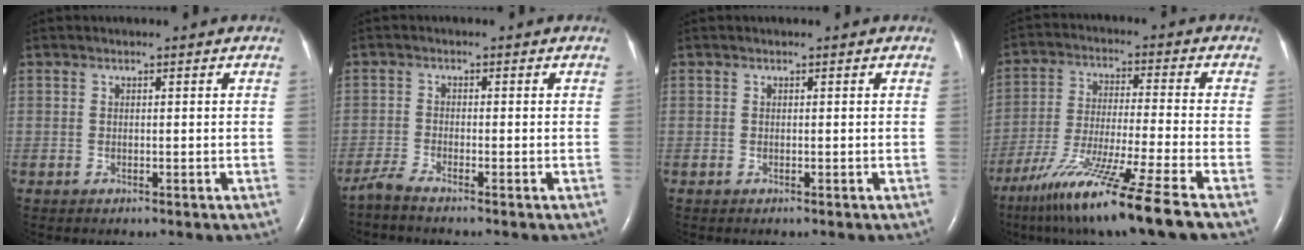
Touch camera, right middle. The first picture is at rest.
{"total": 2.3, "force": [-2.1, -0.4, 0.8], "torque": [-0.028, -0.008, -0.048]}
{"total": 0.0}
{"total": 15.3, "force": [-10.6, -2.1, 10.9], "torque": [-0.215, -0.061, -0.188]}